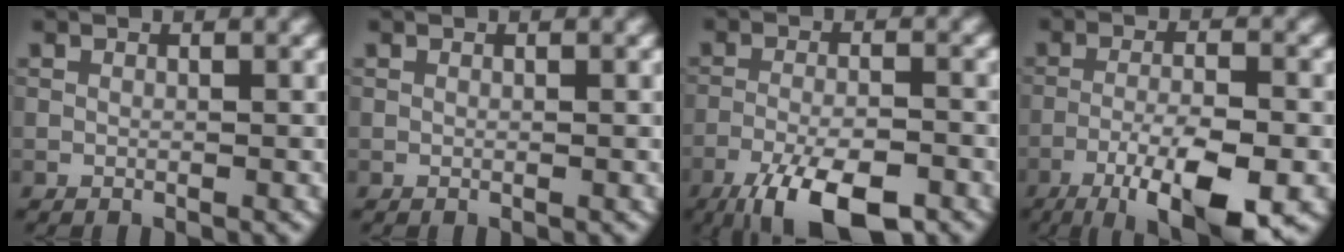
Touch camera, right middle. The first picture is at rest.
{"total": 0.0}
{"total": 9.3, "force": [-6.3, 2.8, 6.1], "torque": [-0.107, -0.022, -0.110]}
{"total": 9.6, "force": [-5.4, 2.4, 7.5], "torque": [-0.130, -0.007, -0.093]}